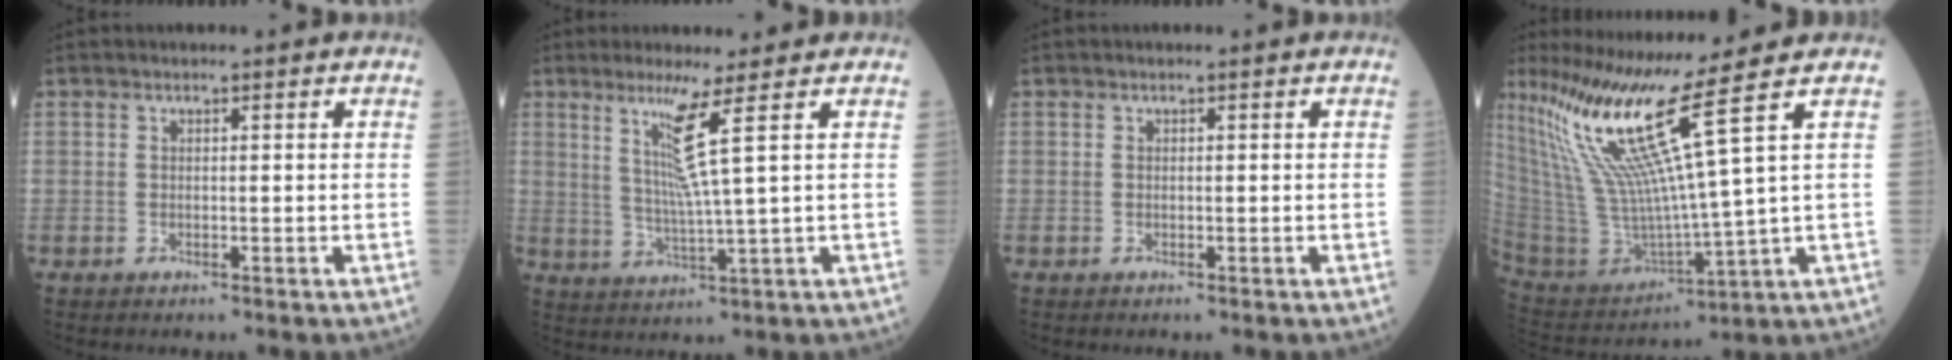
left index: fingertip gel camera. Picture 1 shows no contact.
{"total": 6.1, "force": [2.7, -2.0, 5.1], "torque": [-0.099, -0.018, 0.058]}
{"total": 0.0}
{"total": 15.9, "force": [9.0, -2.8, 12.8], "torque": [-0.245, -0.015, 0.173]}